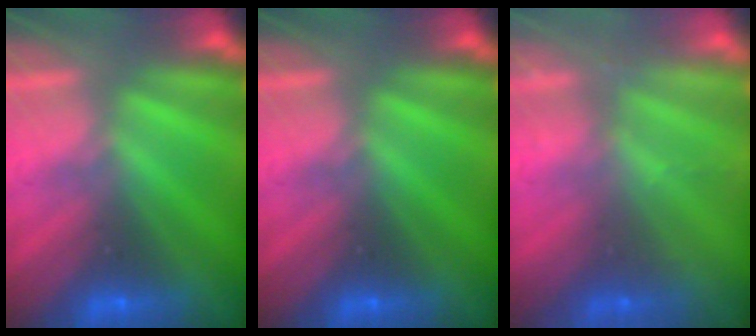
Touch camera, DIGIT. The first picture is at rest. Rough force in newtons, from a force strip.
{"total": 0.0}
{"total": 2.4}